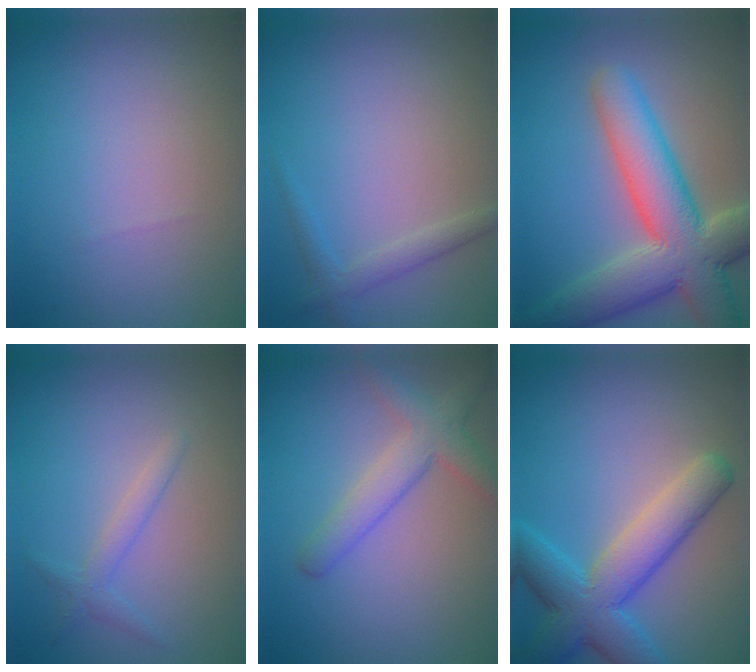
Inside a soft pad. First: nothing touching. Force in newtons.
{"total": 1.8, "press": 1.8, "slide": 0.0}
{"total": 10.1, "press": 10.1, "slide": 0.7}
{"total": 1.7, "press": 1.6, "slide": 0.2}
{"total": 3.8, "press": 3.8, "slide": 0.2}
{"total": 7.3, "press": 7.3, "slide": 0.3}